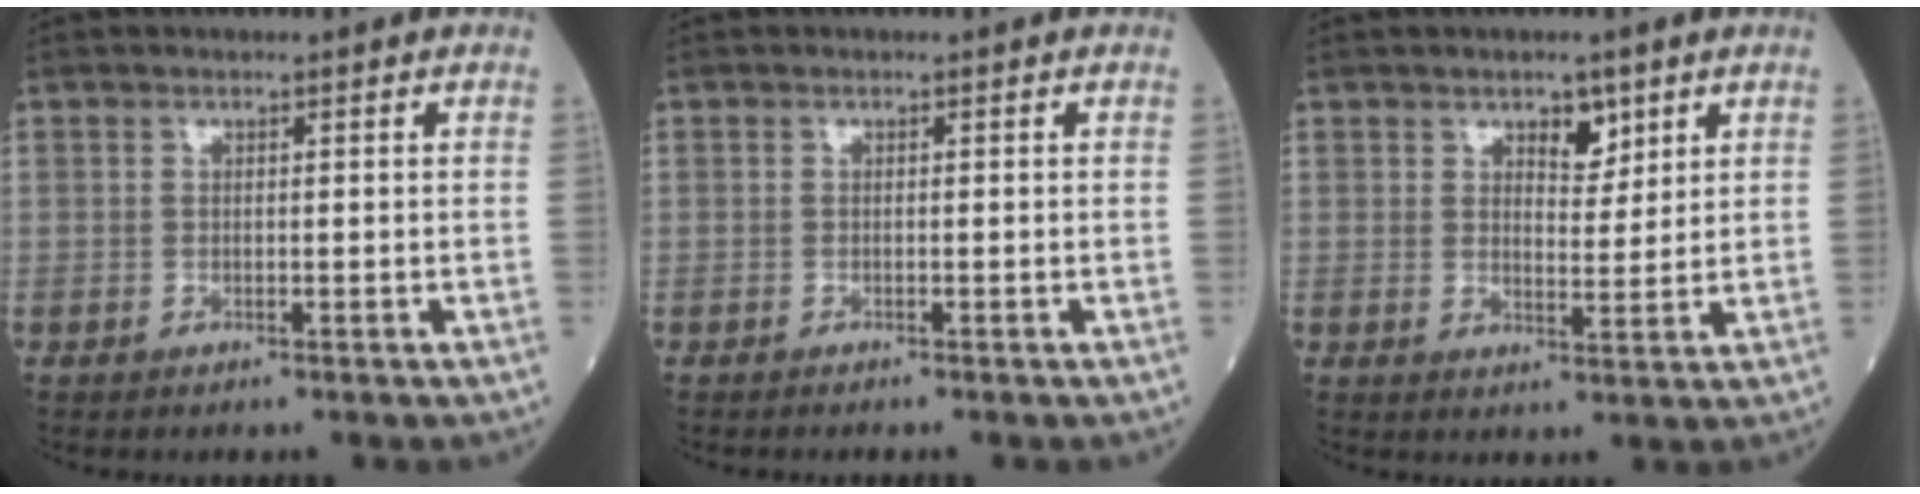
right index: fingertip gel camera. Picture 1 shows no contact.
{"total": 0.6, "force": [-0.6, -0.1, 0.2], "torque": [0.000, 0.000, -0.012]}
{"total": 3.9, "force": [2.4, 1.8, 2.5], "torque": [-0.034, 0.000, 0.038]}